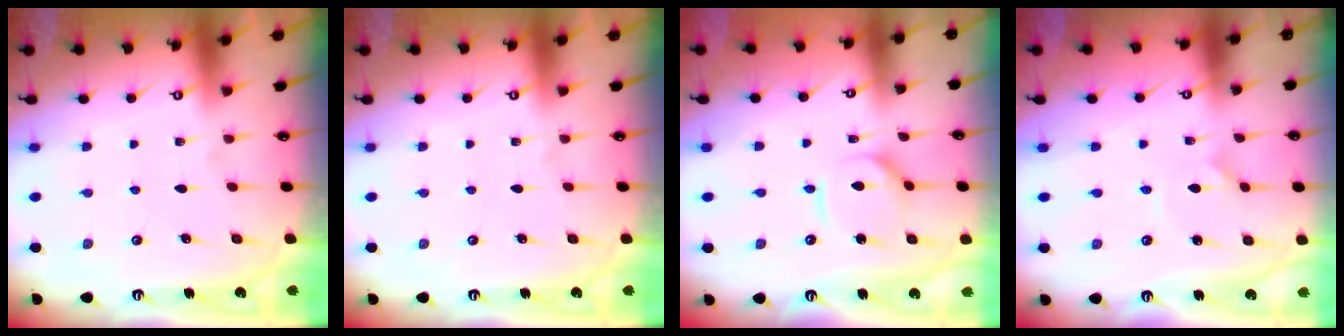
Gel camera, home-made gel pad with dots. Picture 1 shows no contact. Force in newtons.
{"total": 0.0}
{"total": 6.6, "press": 6.6, "slide": 0.7}
{"total": 2.1, "press": 2.1, "slide": 0.5}